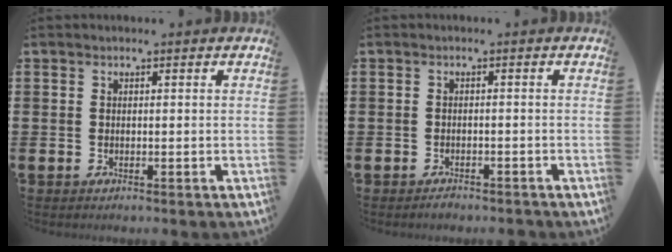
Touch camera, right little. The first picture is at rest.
{"total": 0.9, "force": [-0.9, 0.2, 0.1], "torque": [0.003, -0.004, -0.020]}